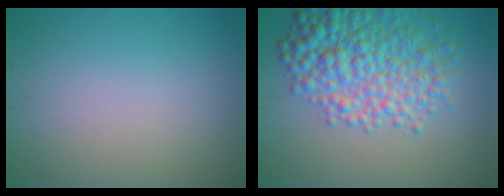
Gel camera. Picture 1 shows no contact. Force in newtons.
{"total": 6.9, "press": 6.9, "slide": 0.2}